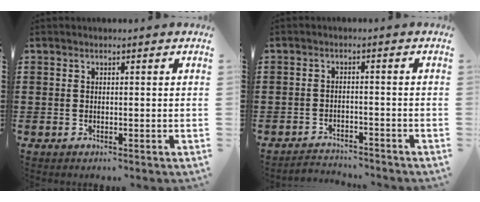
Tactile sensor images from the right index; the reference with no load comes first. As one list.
[{"total": 2.5, "force": [-2.5, 0.2, -0.2], "torque": [-0.007, 0.000, -0.055]}]